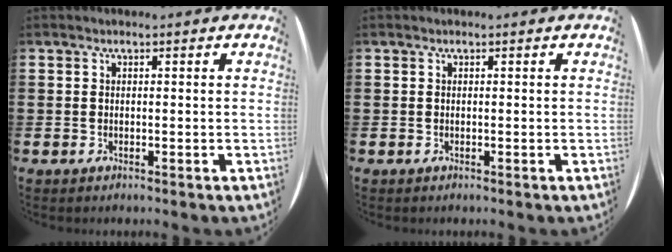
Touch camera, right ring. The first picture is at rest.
{"total": 0.0}